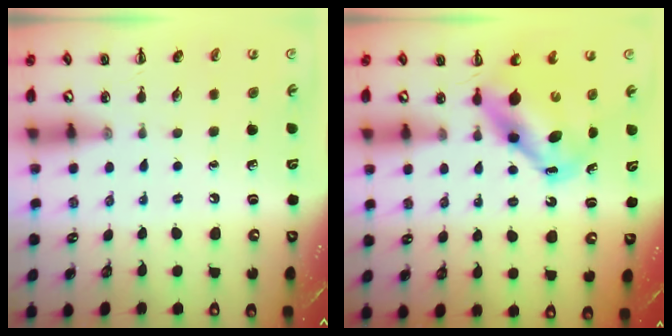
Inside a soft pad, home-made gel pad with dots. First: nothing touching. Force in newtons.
{"total": 6.9, "press": 6.6, "slide": 2.0}